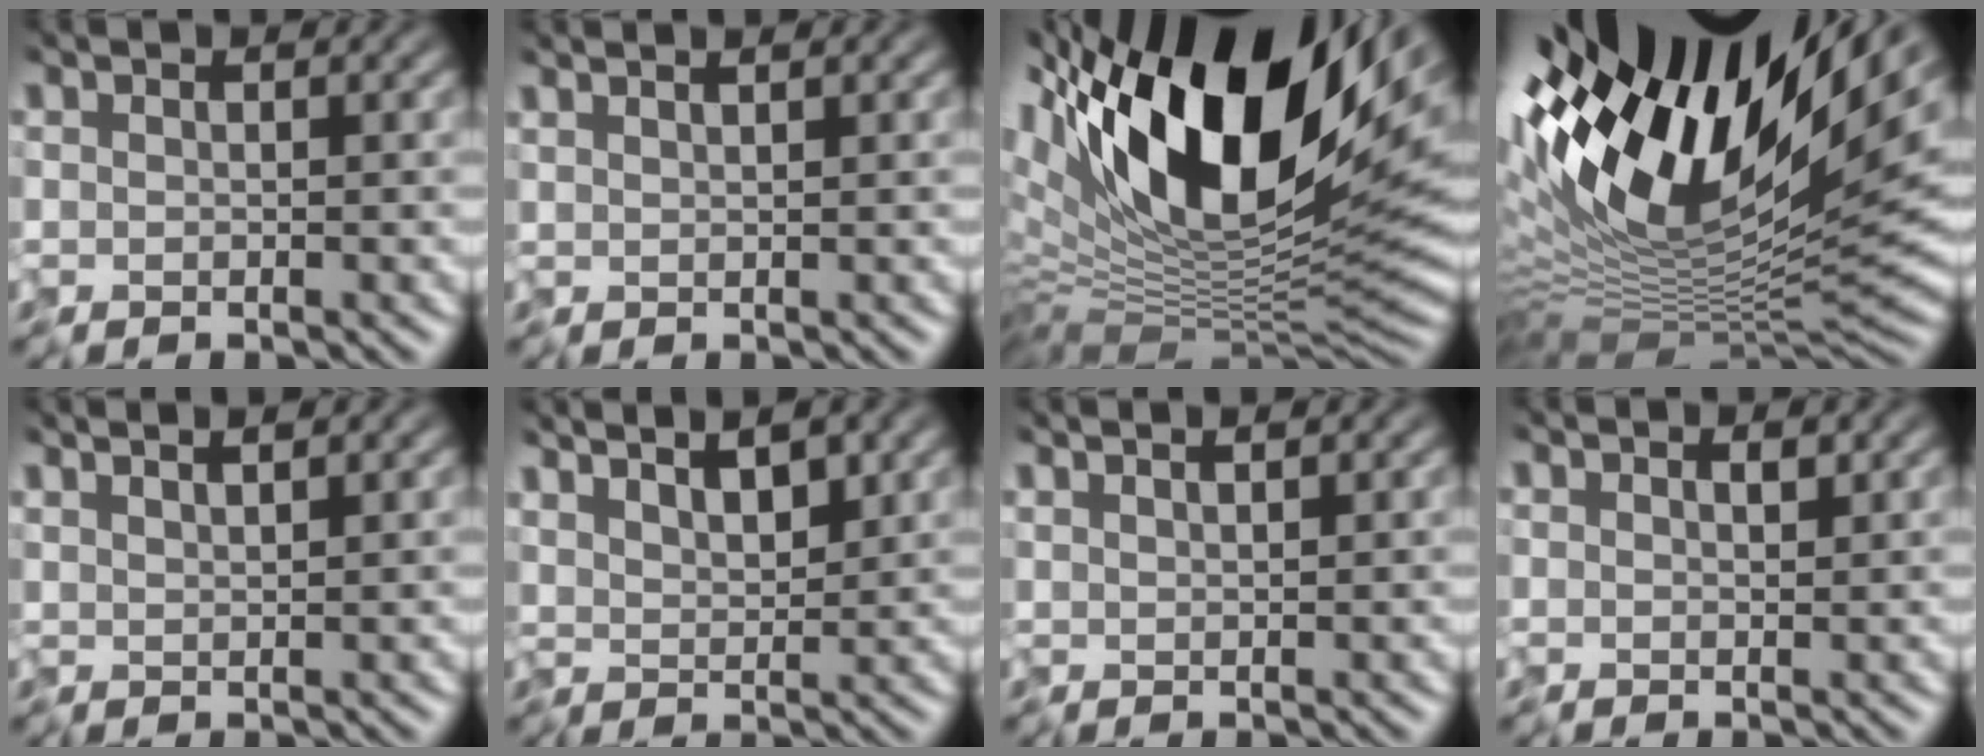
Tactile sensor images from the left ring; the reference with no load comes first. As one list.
[{"total": 1.3, "force": [0.9, 0.1, 0.8], "torque": [-0.007, 0.003, 0.007]}, {"total": 18.6, "force": [5.8, 7.4, 16.0], "torque": [-0.279, 0.012, 0.089]}, {"total": 16.9, "force": [6.0, 6.6, 14.4], "torque": [-0.258, 0.006, 0.097]}, {"total": 2.2, "force": [1.7, 0.4, 1.4], "torque": [-0.016, 0.008, 0.011]}, {"total": 5.4, "force": [3.5, 2.0, 3.6], "torque": [-0.066, 0.014, 0.040]}, {"total": 1.6, "force": [1.2, 0.2, 1.0], "torque": [-0.009, 0.005, 0.008]}, {"total": 0.9, "force": [0.5, 0.4, 0.7], "torque": [-0.014, -0.004, 0.008]}]